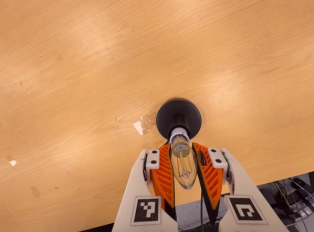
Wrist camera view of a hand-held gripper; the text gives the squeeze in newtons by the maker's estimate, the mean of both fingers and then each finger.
{"total": 22.6, "left": 24.5, "right": 20.7}